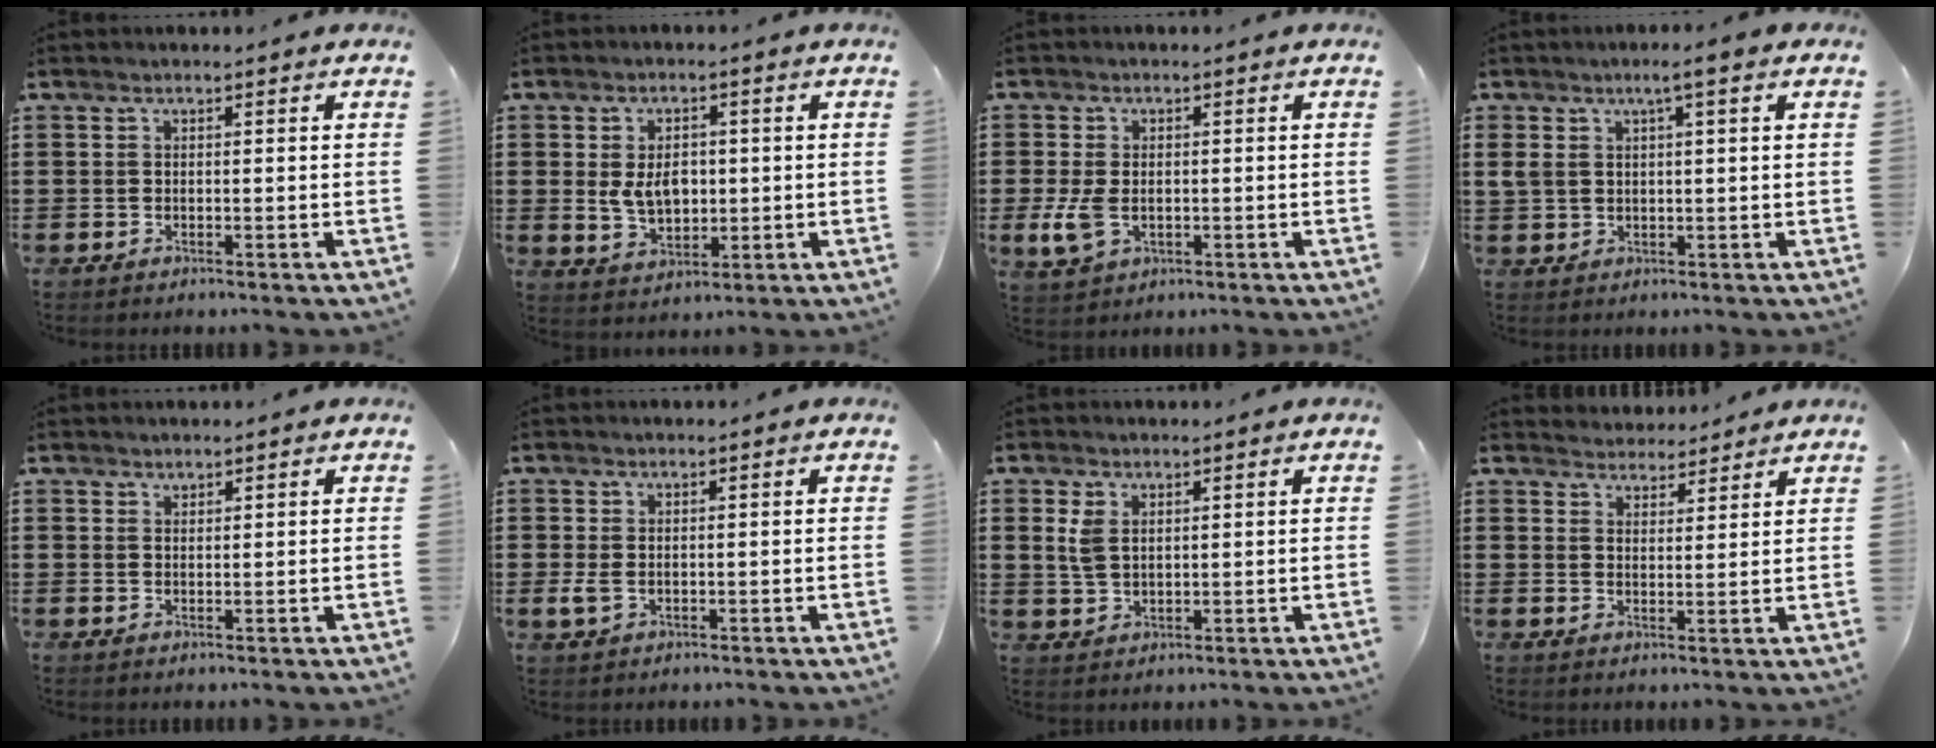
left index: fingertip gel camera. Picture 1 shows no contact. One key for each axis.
{"total": 5.4, "fx": 0.2, "fy": 3.5, "fz": 4.1, "tx": -0.075, "ty": 0.002, "tz": -0.003}
{"total": 4.6, "fx": -0.7, "fy": 2.8, "fz": 3.5, "tx": -0.091, "ty": -0.005, "tz": -0.018}
{"total": 3.3, "fx": 1.2, "fy": 0.8, "fz": 3.0, "tx": -0.061, "ty": 0.003, "tz": 0.019}
{"total": 0.9, "fx": 0.9, "fy": 0.2, "fz": 0.0, "tx": -0.002, "ty": 0.000, "tz": 0.018}
{"total": 1.7, "fx": -0.2, "fy": 1.0, "fz": 1.3, "tx": -0.037, "ty": -0.002, "tz": -0.006}
{"total": 3.4, "fx": 1.3, "fy": 2.2, "fz": 2.2, "tx": -0.059, "ty": 0.007, "tz": 0.020}
{"total": 3.2, "fx": 3.1, "fy": 0.7, "fz": -0.4, "tx": -0.004, "ty": -0.008, "tz": 0.058}